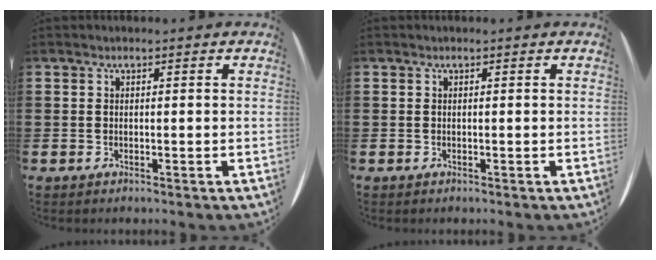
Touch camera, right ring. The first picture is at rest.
{"total": 0.0}